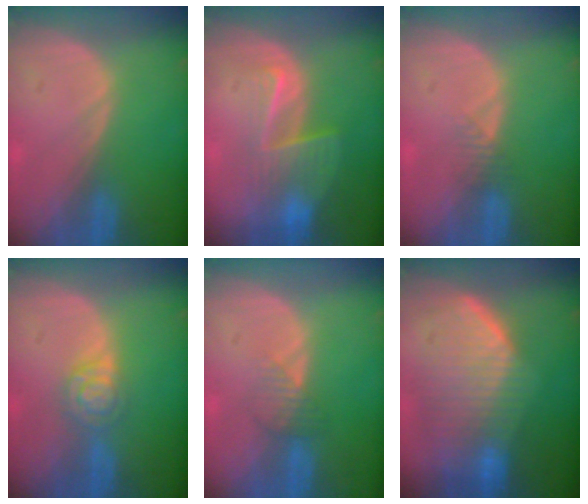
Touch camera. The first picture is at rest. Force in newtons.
{"total": 6.5, "press": 6.0, "slide": 2.4}
{"total": 1.6, "press": 1.4, "slide": 0.9}
{"total": 4.7, "press": 4.0, "slide": 2.5}
{"total": 2.4, "press": 2.4, "slide": 0.1}
{"total": 10.3, "press": 9.1, "slide": 4.8}